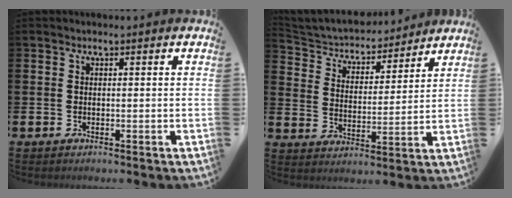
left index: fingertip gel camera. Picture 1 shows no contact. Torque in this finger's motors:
{"motor_torque": [0.85, -1.29, 0.31, 0.04]}